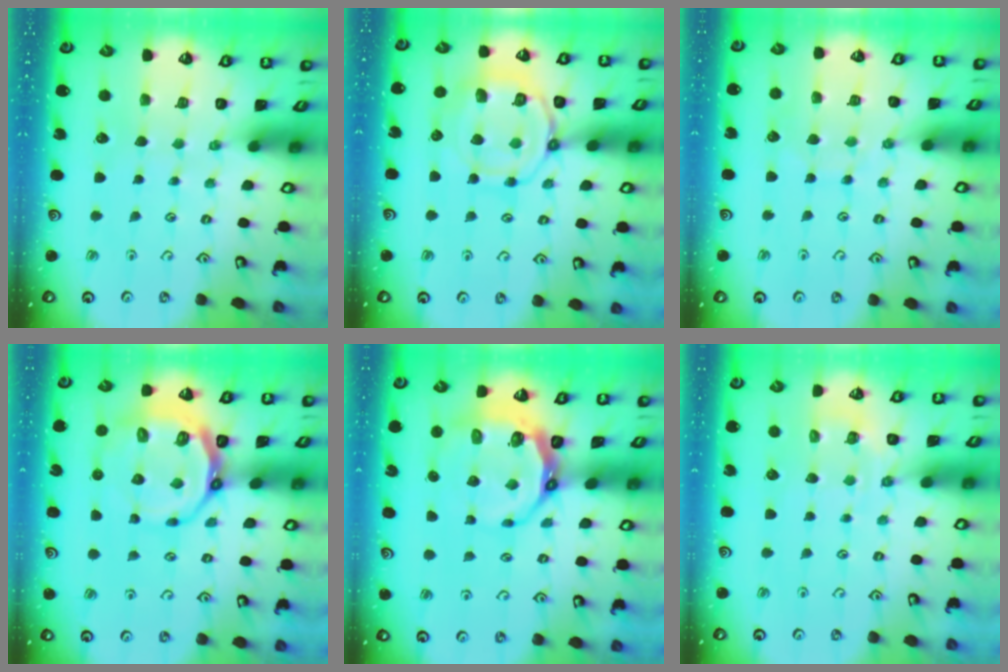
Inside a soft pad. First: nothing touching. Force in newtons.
{"total": 11.3, "press": 11.2, "slide": 1.3}
{"total": 7.1, "press": 7.1, "slide": 0.5}
{"total": 13.5, "press": 13.0, "slide": 3.7}
{"total": 8.9, "press": 7.9, "slide": 4.1}
{"total": 2.9, "press": 2.6, "slide": 1.2}